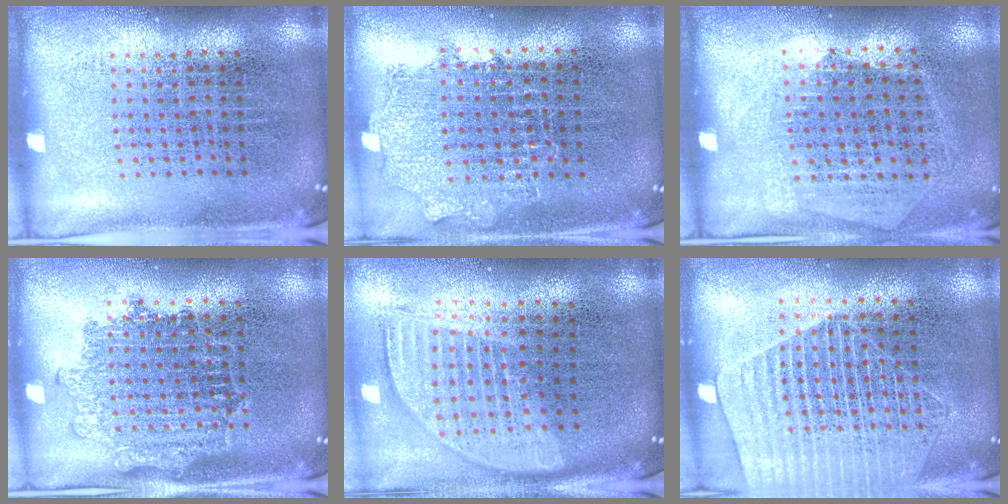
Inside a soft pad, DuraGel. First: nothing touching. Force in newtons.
{"total": 1.0, "press": 1.0, "slide": 0.2}
{"total": 1.4, "press": 1.2, "slide": 0.6}
{"total": 1.2, "press": 1.1, "slide": 0.5}
{"total": 1.8, "press": 1.5, "slide": 1.0}
{"total": 1.7, "press": 1.6, "slide": 0.7}